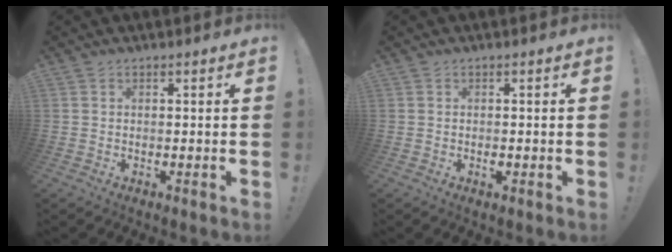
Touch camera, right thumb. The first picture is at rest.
{"total": 1.0, "force": [-0.6, 0.5, 0.6], "torque": [-0.001, -0.002, -0.011]}